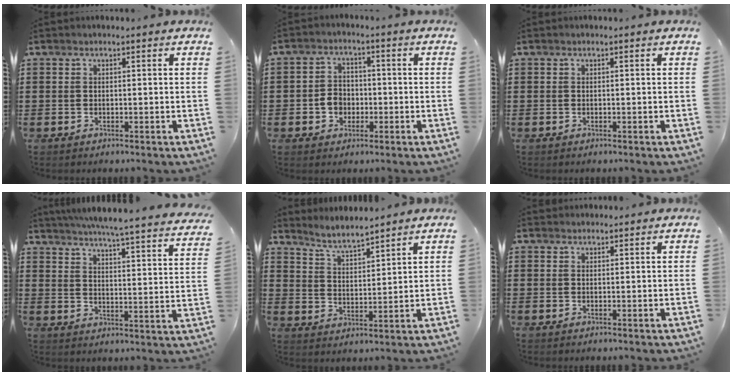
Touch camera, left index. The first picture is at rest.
{"total": 3.9, "force": [-1.1, 3.2, 1.9], "torque": [-0.043, 0.005, -0.022]}
{"total": 0.0}
{"total": 5.1, "force": [4.6, -1.0, 1.9], "torque": [-0.059, -0.043, 0.071]}
{"total": 4.7, "force": [4.6, 0.0, 1.2], "torque": [-0.040, -0.020, 0.081]}
{"total": 0.9, "force": [0.8, 0.3, 0.0], "torque": [-0.002, 0.001, 0.017]}